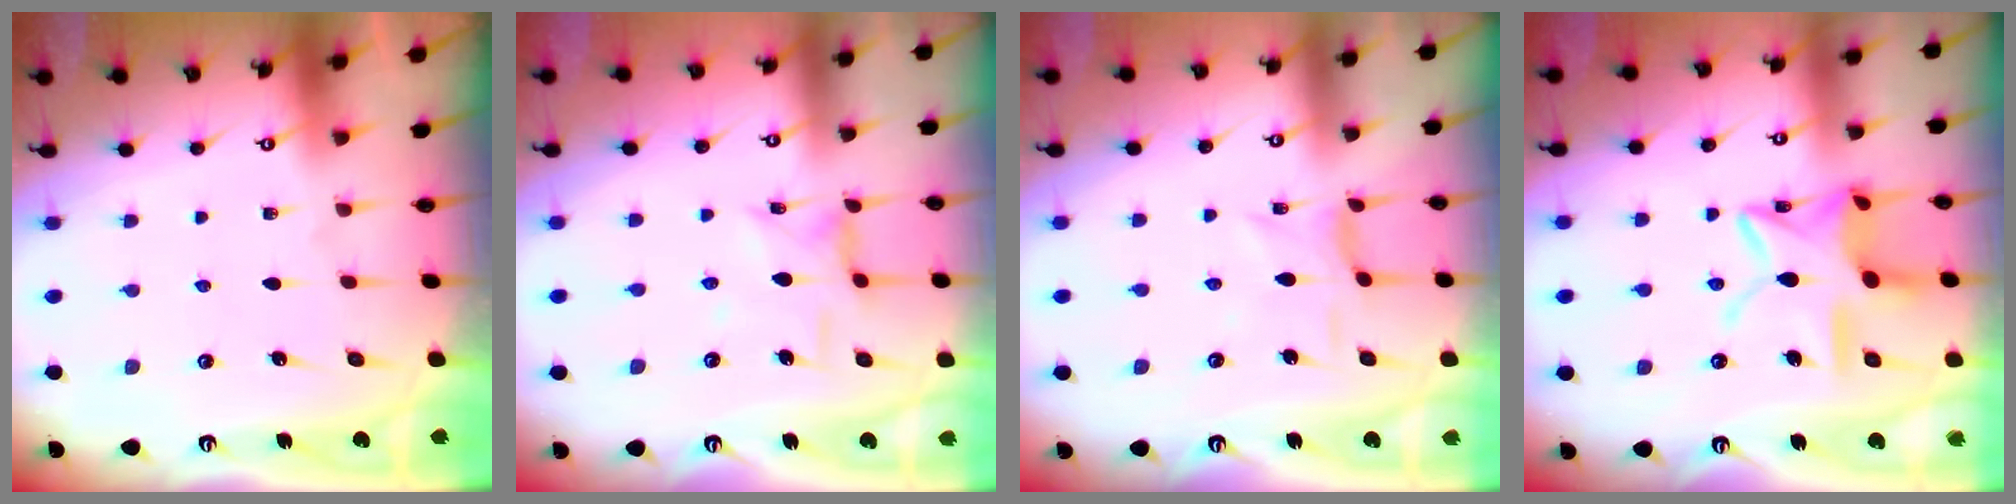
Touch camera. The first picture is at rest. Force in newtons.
{"total": 4.2, "press": 4.2, "slide": 0.3}
{"total": 2.1, "press": 2.1, "slide": 0.6}
{"total": 15.0, "press": 15.0, "slide": 1.3}